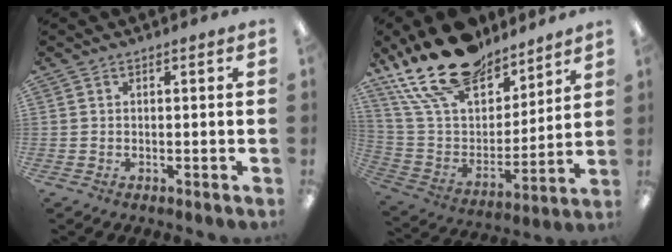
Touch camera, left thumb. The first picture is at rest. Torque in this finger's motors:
{"motor_torque": [0.74, 0.34, 1.48, -1.29, 0.41]}